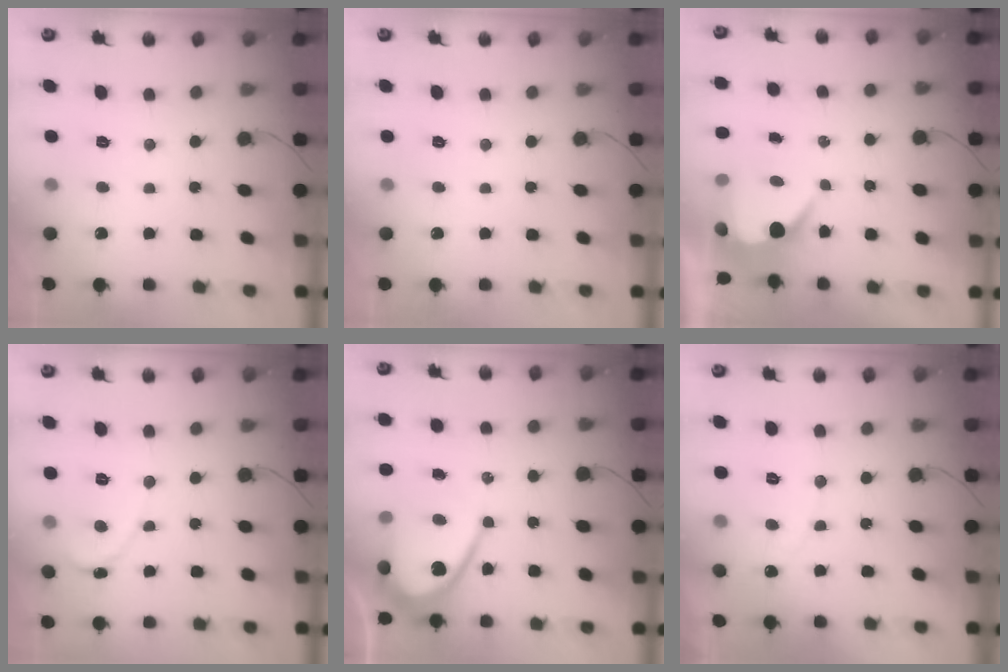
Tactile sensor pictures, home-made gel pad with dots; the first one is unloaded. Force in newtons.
{"total": 0.0}
{"total": 7.0, "press": 7.0, "slide": 0.5}
{"total": 1.0, "press": 1.0, "slide": 0.1}
{"total": 11.8, "press": 11.7, "slide": 1.0}
{"total": 3.8, "press": 3.8, "slide": 0.1}